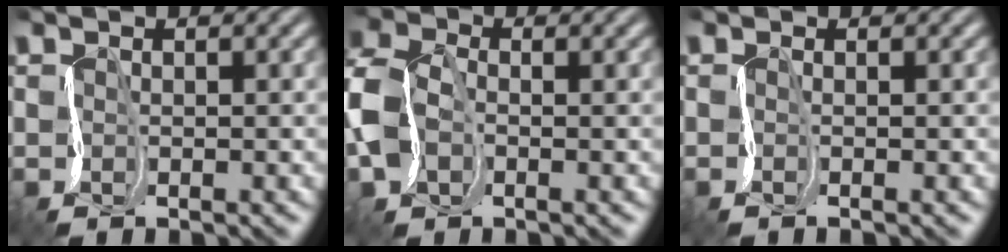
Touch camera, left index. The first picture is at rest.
{"total": 5.3, "force": [-0.8, 3.9, 3.5], "torque": [-0.115, 0.000, -0.029]}
{"total": 1.0, "force": [0.0, 0.5, 0.9], "torque": [-0.003, -0.004, -0.002]}